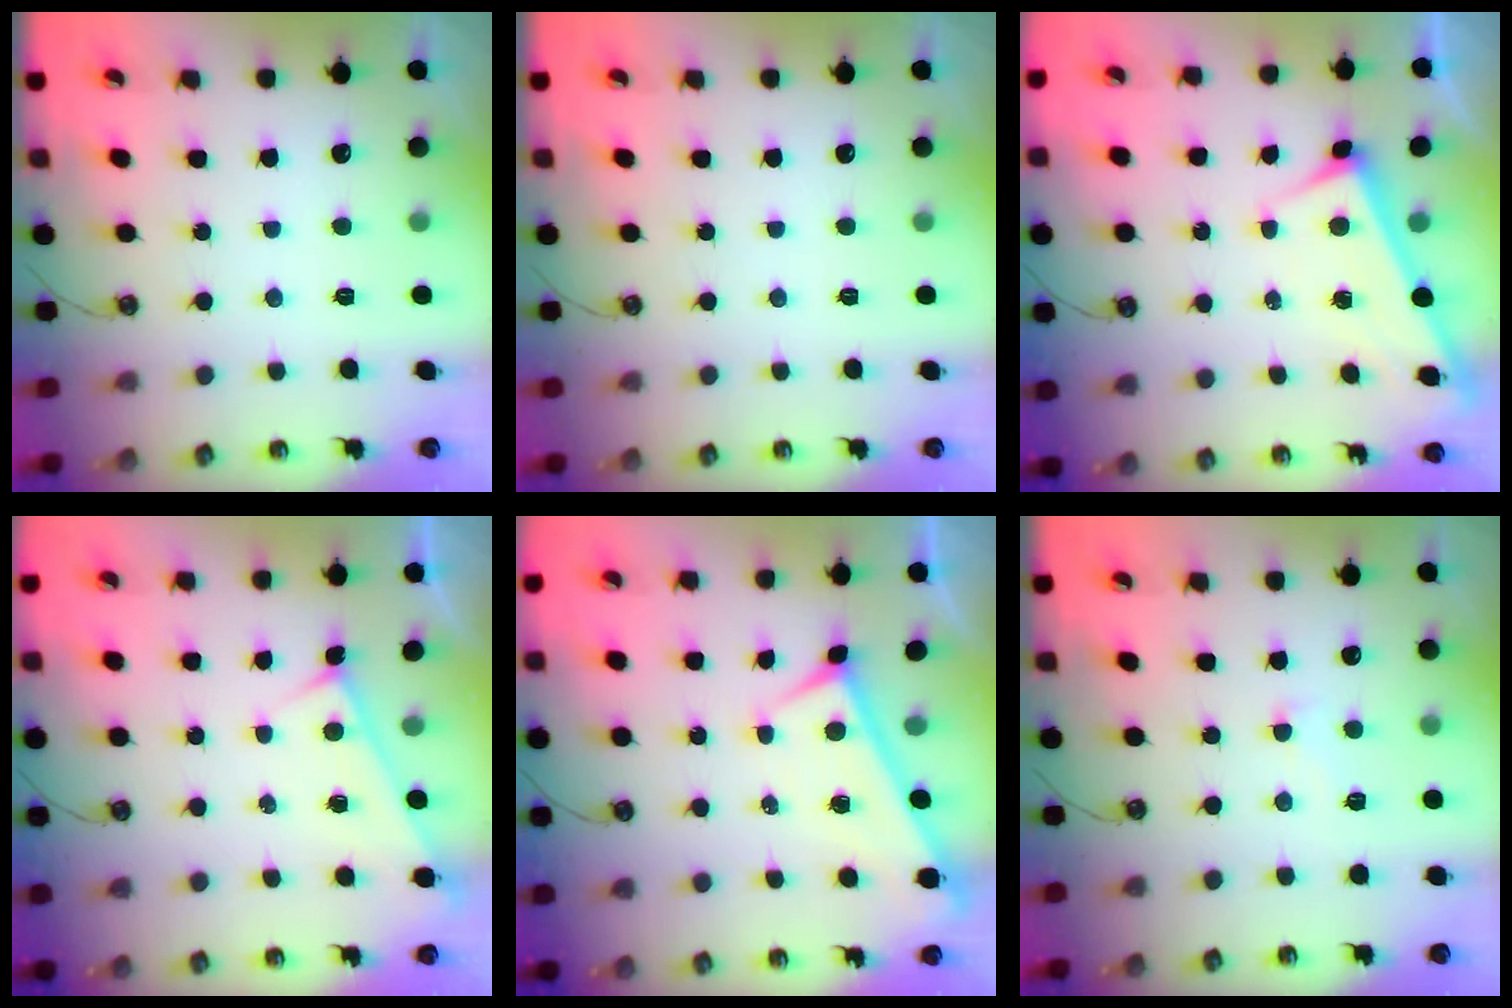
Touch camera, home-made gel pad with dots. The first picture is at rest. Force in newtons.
{"total": 0.0}
{"total": 2.9, "press": 2.9, "slide": 0.1}
{"total": 2.8, "press": 2.8, "slide": 0.1}
{"total": 0.0}
{"total": 0.9, "press": 0.8, "slide": 0.4}